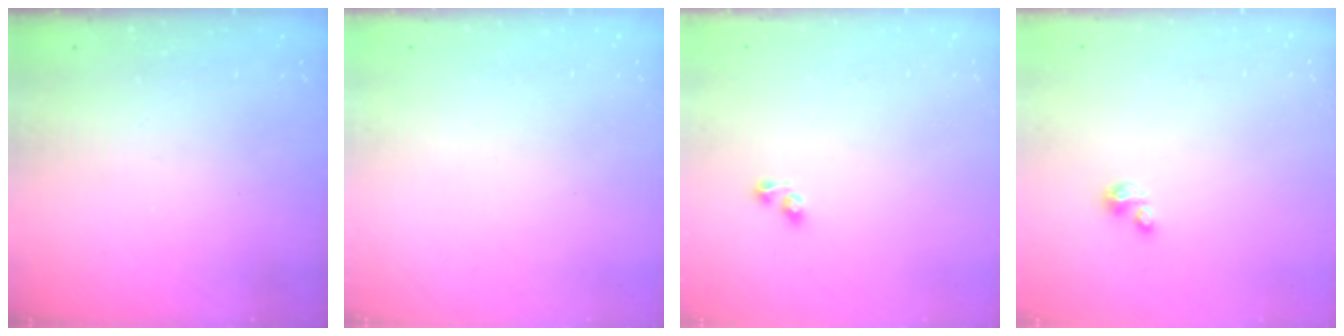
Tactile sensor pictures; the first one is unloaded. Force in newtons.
{"total": 0.0}
{"total": 2.2, "press": 1.9, "slide": 1.1}
{"total": 1.7, "press": 1.7, "slide": 0.4}